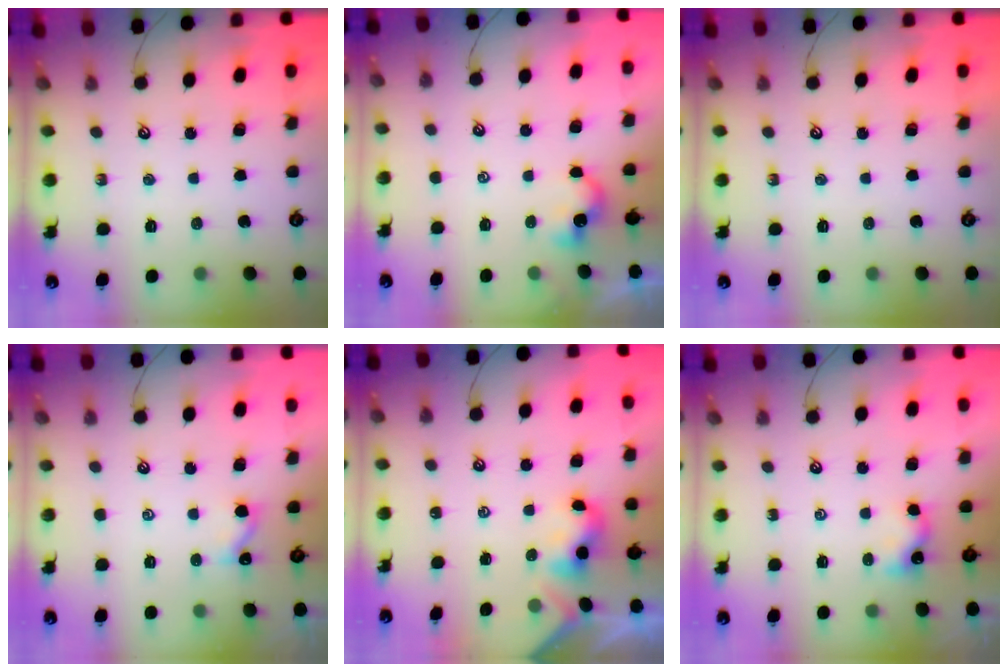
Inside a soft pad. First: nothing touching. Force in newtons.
{"total": 2.5, "press": 2.5, "slide": 0.3}
{"total": 0.0}
{"total": 1.9, "press": 1.9, "slide": 0.3}
{"total": 2.5, "press": 2.5, "slide": 0.1}
{"total": 3.1, "press": 3.1, "slide": 0.5}